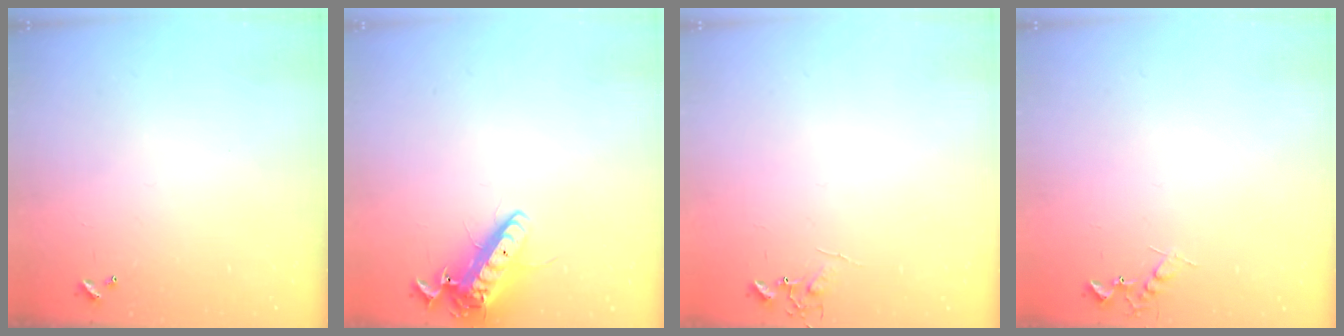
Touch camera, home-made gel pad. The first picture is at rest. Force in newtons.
{"total": 14.0, "press": 13.7, "slide": 2.8}
{"total": 5.2, "press": 5.2, "slide": 0.6}
{"total": 6.6, "press": 6.5, "slide": 0.7}